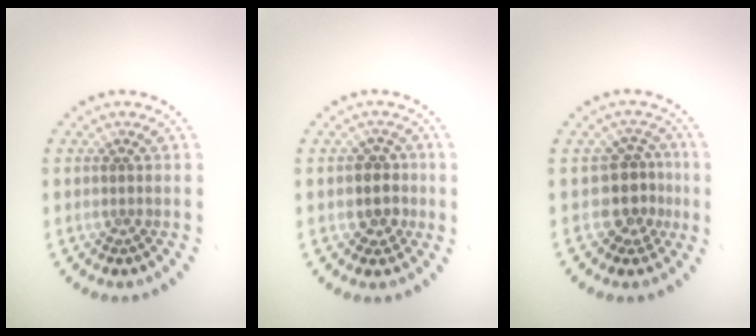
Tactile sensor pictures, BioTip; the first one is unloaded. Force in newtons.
{"total": 2.6, "press": 2.3, "slide": 1.2}
{"total": 3.4, "press": 2.5, "slide": 2.3}